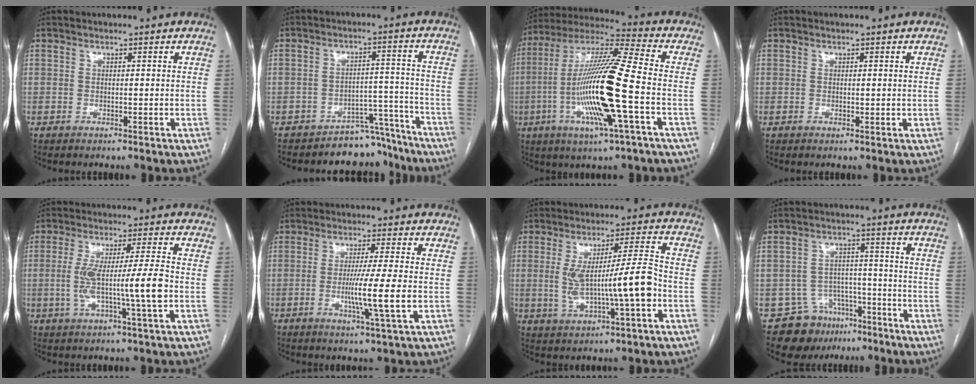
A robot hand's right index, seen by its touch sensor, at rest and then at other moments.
{"total": 7.9, "force": [-7.2, 3.1, -0.4], "torque": [0.031, 0.059, -0.102]}
{"total": 18.9, "force": [-4.3, 0.6, 18.4], "torque": [-0.371, -0.009, -0.087]}
{"total": 0.7, "force": [0.1, 0.4, 0.6], "torque": [-0.007, -0.002, 0.003]}
{"total": 10.1, "force": [-1.5, -0.5, 10.0], "torque": [-0.187, 0.003, -0.027]}
{"total": 8.1, "force": [-1.5, -1.1, 7.8], "torque": [-0.139, -0.020, -0.028]}
{"total": 11.9, "force": [-1.8, 1.0, 11.7], "torque": [-0.213, 0.012, -0.025]}
{"total": 10.0, "force": [-6.8, 7.1, 2.0], "torque": [-0.028, 0.037, -0.099]}